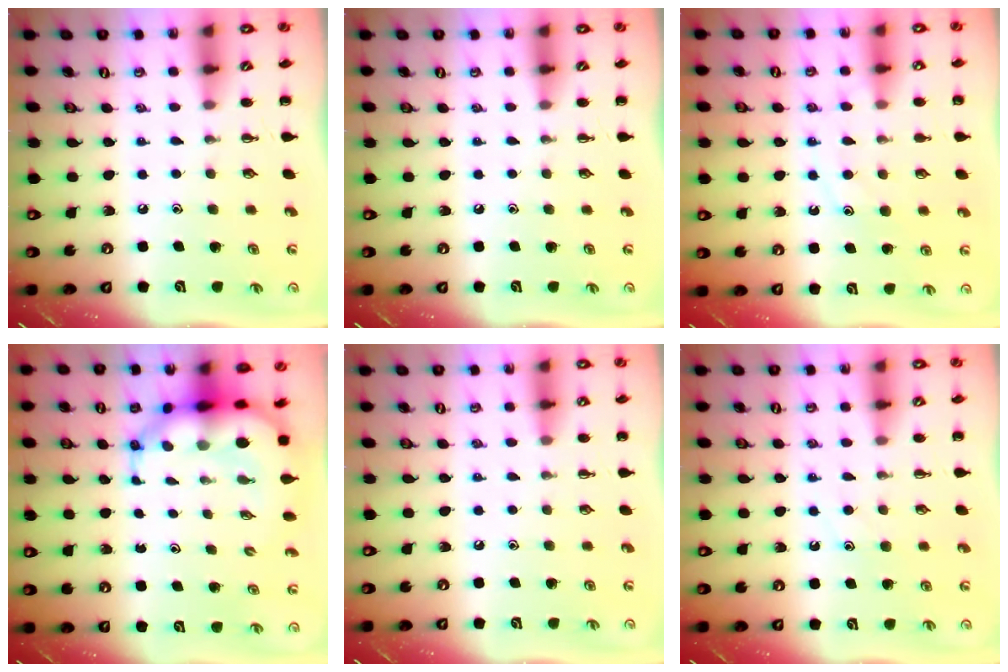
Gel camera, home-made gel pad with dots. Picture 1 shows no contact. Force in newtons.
{"total": 0.0}
{"total": 12.0, "press": 12.0, "slide": 0.9}
{"total": 9.4, "press": 9.0, "slide": 2.6}
{"total": 7.0, "press": 6.6, "slide": 2.4}
{"total": 8.0, "press": 8.0, "slide": 1.0}